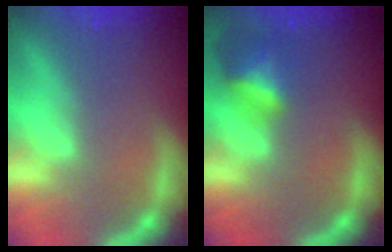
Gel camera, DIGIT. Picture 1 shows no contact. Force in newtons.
{"total": 3.5}